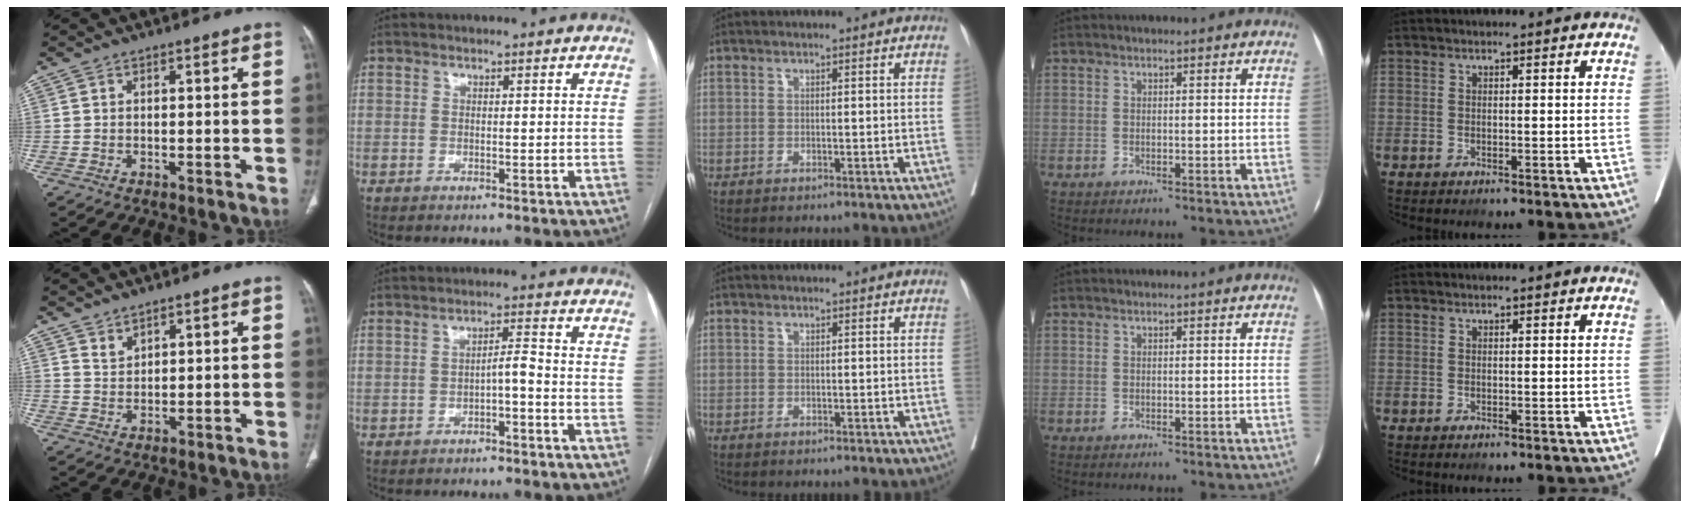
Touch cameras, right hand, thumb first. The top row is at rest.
{"thumb": {"total": 2.1, "force": [1.9, 0.6, 0.6], "torque": [-0.004, -0.014, 0.039]}, "index": {"total": 2.7, "force": [-1.4, 0.3, 2.3], "torque": [-0.037, 0.006, -0.021]}}